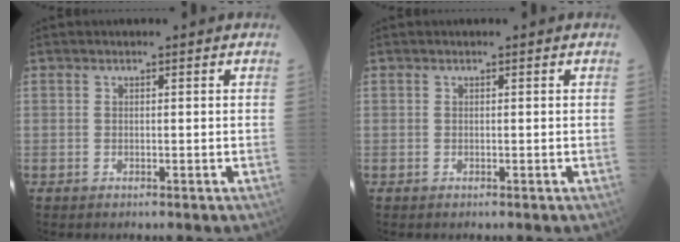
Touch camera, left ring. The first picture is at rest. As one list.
[{"total": 0.0}]